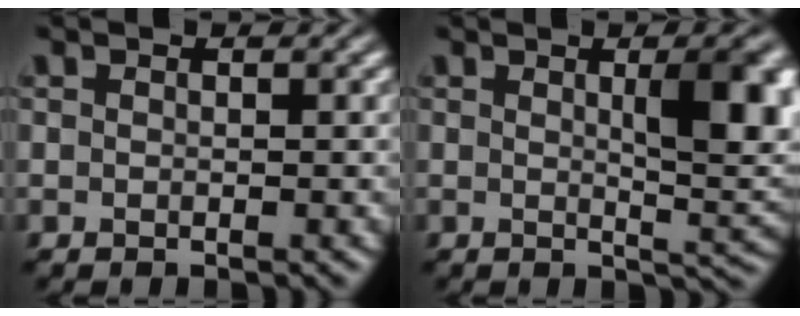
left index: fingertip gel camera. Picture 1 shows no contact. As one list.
[{"total": 6.8, "force": [1.2, 1.8, 6.5], "torque": [-0.078, 0.003, 0.021]}]